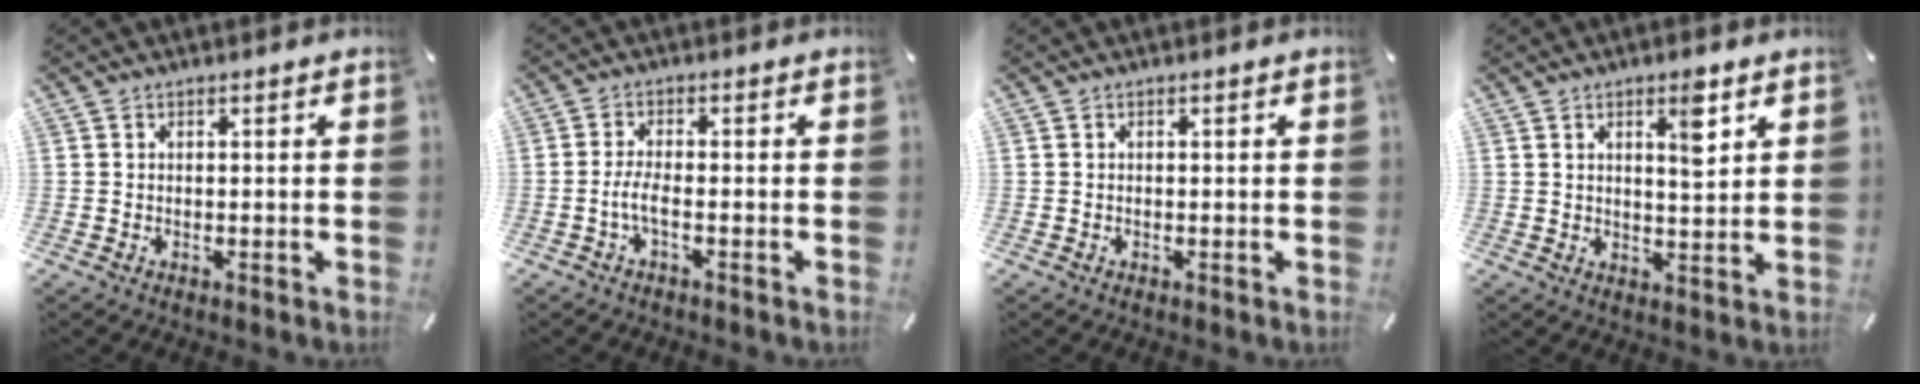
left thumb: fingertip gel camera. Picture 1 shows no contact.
{"total": 4.0, "force": [-1.4, 0.8, 3.7], "torque": [-0.085, -0.005, -0.031]}
{"total": 0.0}
{"total": 6.6, "force": [3.2, 2.0, 5.3], "torque": [-0.073, -0.016, 0.046]}